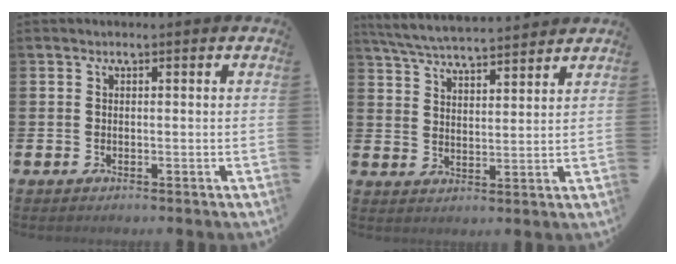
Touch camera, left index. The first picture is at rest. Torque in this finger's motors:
{"motor_torque": [0.94, -1.20, 0.14, 0.10]}